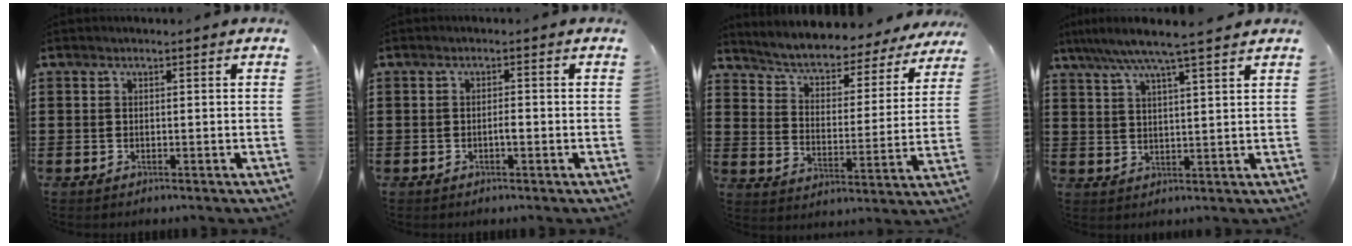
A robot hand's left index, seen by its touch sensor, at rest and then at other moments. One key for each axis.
{"total": 1.3, "fx": -0.4, "fy": 0.3, "fz": 1.1, "tx": -0.023, "ty": -0.001, "tz": -0.008}
{"total": 4.1, "fx": 3.8, "fy": 0.8, "fz": 1.2, "tx": -0.045, "ty": -0.036, "tz": 0.055}
{"total": 6.2, "fx": 5.2, "fy": -0.4, "fz": 3.5, "tx": -0.084, "ty": -0.019, "tz": 0.089}